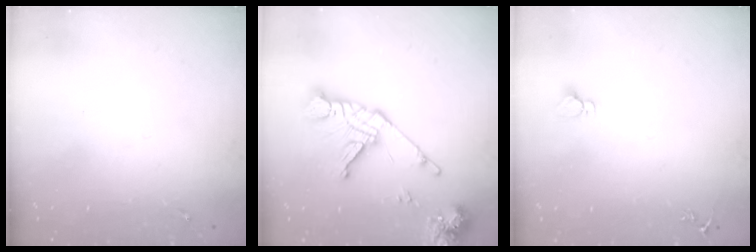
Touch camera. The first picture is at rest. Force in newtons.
{"total": 16.6, "press": 16.5, "slide": 2.0}
{"total": 2.9, "press": 2.9, "slide": 0.1}